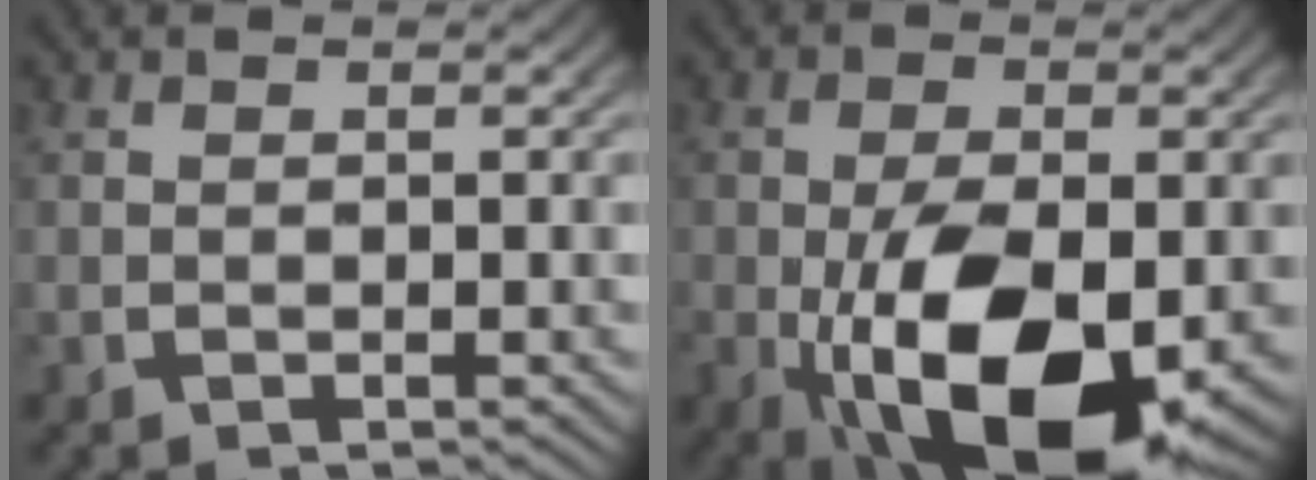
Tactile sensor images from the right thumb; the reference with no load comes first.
{"total": 14.8, "force": [-4.1, 8.4, 11.5], "torque": [-0.217, -0.067, -0.032]}